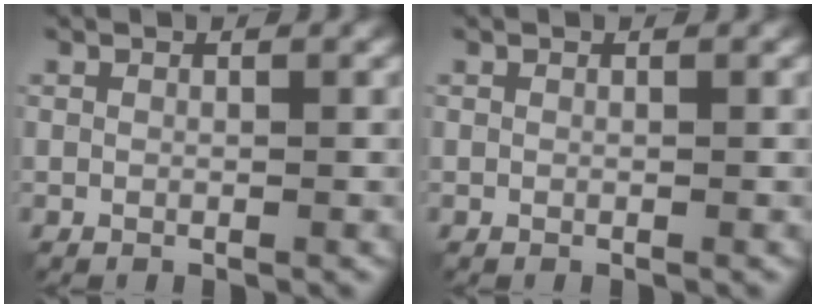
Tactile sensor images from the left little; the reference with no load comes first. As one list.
[{"total": 0.0}]